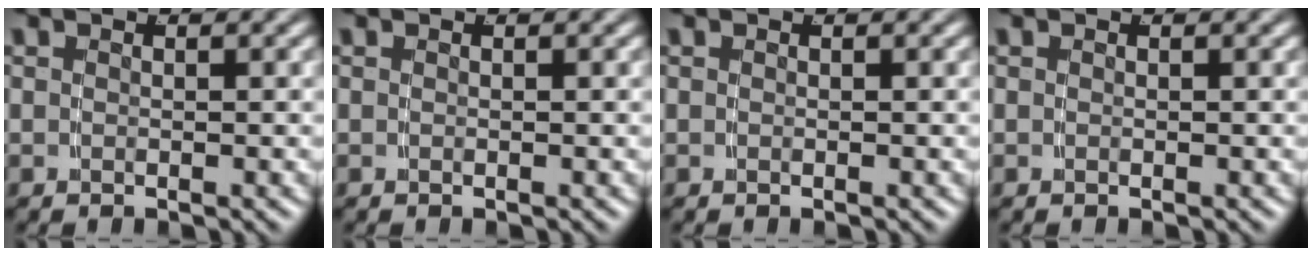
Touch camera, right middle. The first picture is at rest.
{"total": 0.0}
{"total": 0.0}
{"total": 0.0}